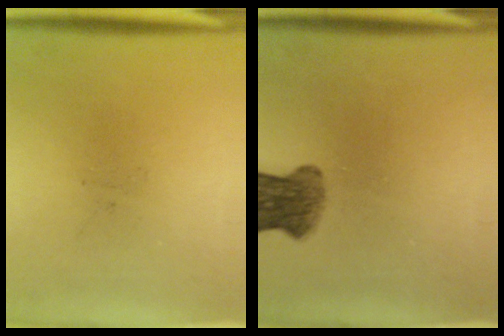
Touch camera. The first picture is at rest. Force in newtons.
{"total": 5.7}